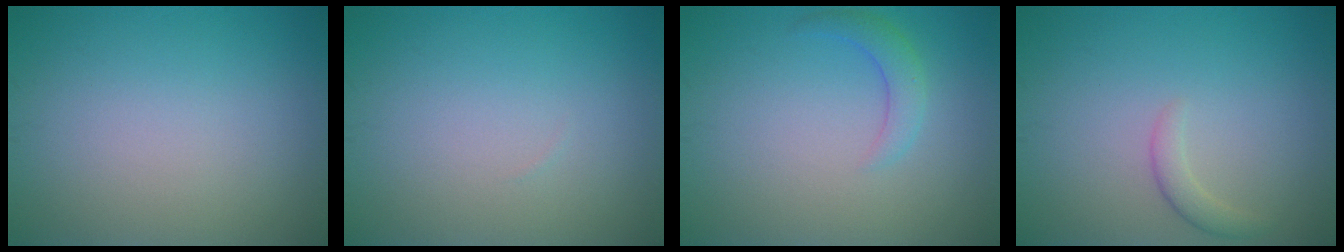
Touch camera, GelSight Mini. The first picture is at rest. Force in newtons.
{"total": 0.0}
{"total": 2.1, "press": 2.1, "slide": 0.2}
{"total": 1.4, "press": 1.4, "slide": 0.1}